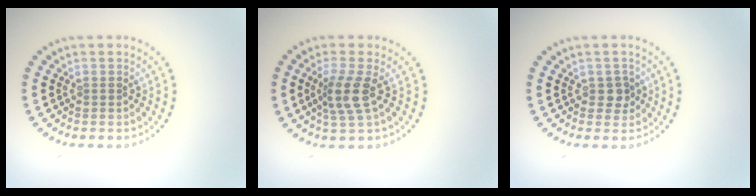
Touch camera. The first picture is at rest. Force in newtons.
{"total": 2.9, "press": 2.2, "slide": 1.8}
{"total": 1.3, "press": 1.3, "slide": 0.5}